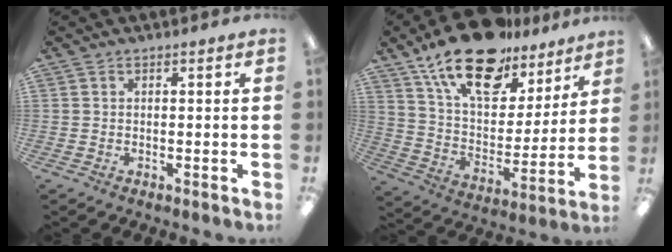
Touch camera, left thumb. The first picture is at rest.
{"total": 20.3, "force": [14.5, 9.4, 10.6], "torque": [-0.185, -0.087, 0.257]}